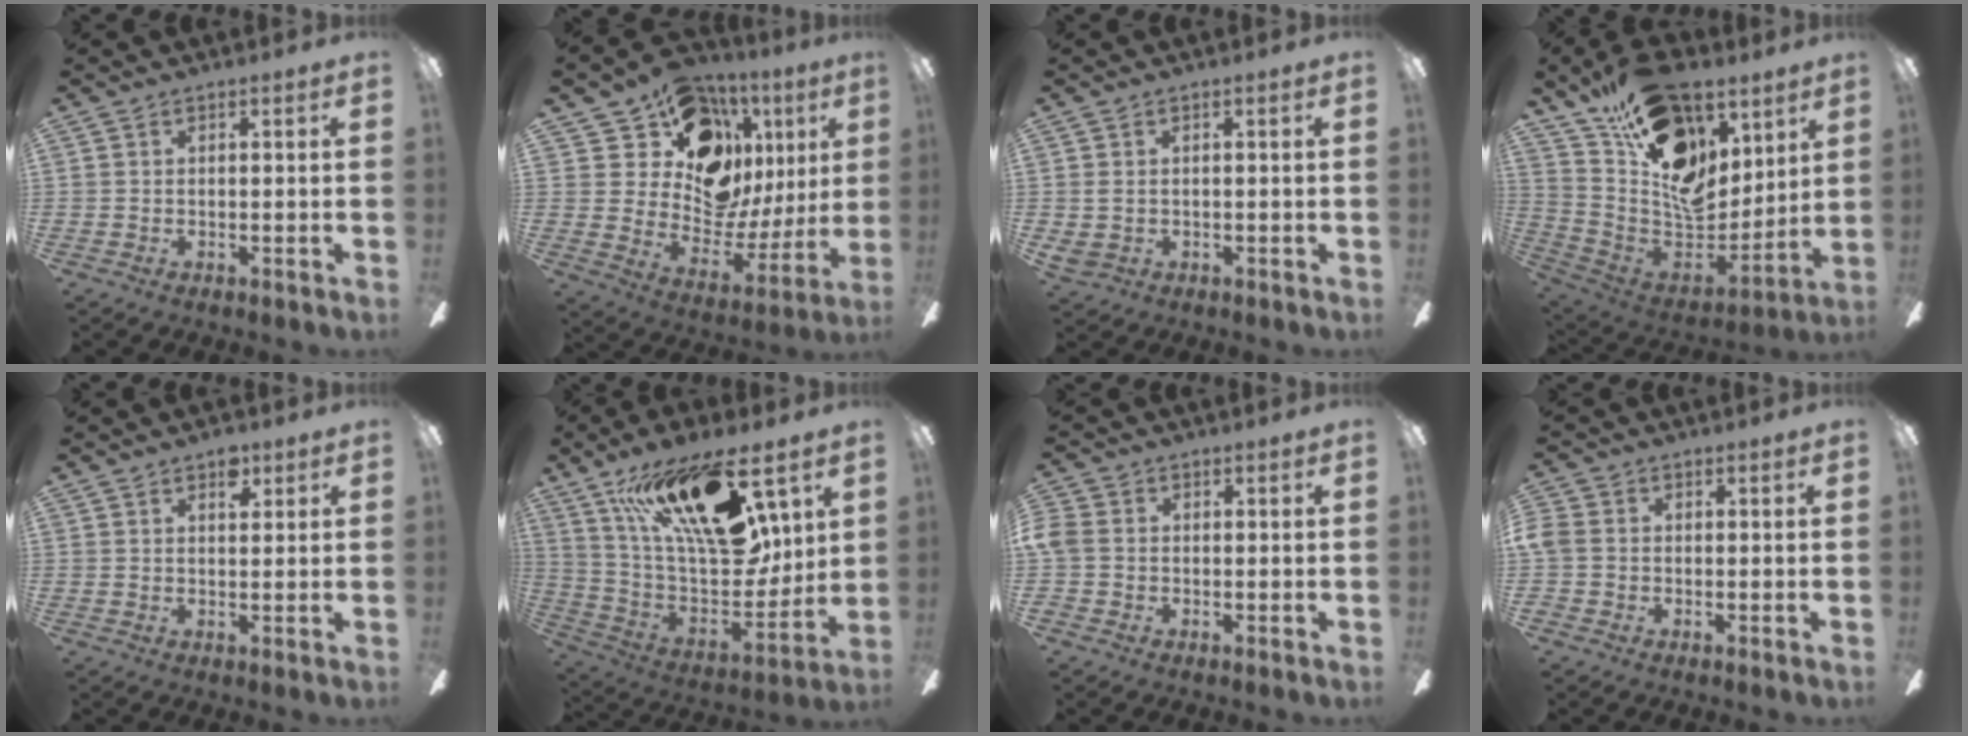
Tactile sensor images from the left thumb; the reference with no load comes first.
{"total": 16.2, "force": [9.9, 11.2, 6.2], "torque": [-0.100, -0.081, 0.202]}
{"total": 2.2, "force": [-0.1, 1.6, 1.5], "torque": [-0.037, 0.004, -0.006]}
{"total": 22.1, "force": [11.8, 13.6, 12.8], "torque": [-0.214, -0.075, 0.218]}
{"total": 4.1, "force": [2.4, 2.3, 2.3], "torque": [-0.010, -0.011, 0.035]}
{"total": 25.0, "force": [14.7, 10.3, 17.4], "torque": [-0.303, -0.088, 0.253]}
{"total": 4.3, "force": [-0.6, 3.5, 2.5], "torque": [-0.064, 0.008, -0.014]}
{"total": 3.7, "force": [-0.7, 3.0, 2.0], "torque": [-0.048, 0.008, -0.015]}